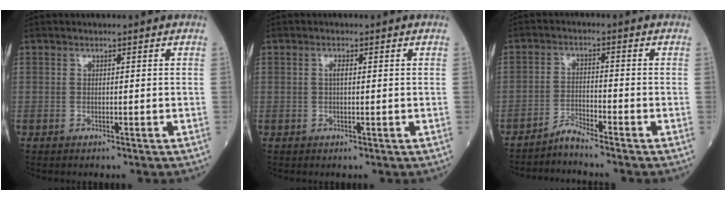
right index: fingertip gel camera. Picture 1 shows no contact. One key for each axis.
{"total": 1.1, "fx": 0.1, "fy": 0.3, "fz": 1.0, "tx": -0.022, "ty": 0.002, "tz": 0.001}
{"total": 3.1, "fx": -3.0, "fy": -0.9, "fz": 0.3, "tx": -0.008, "ty": -0.019, "tz": -0.058}